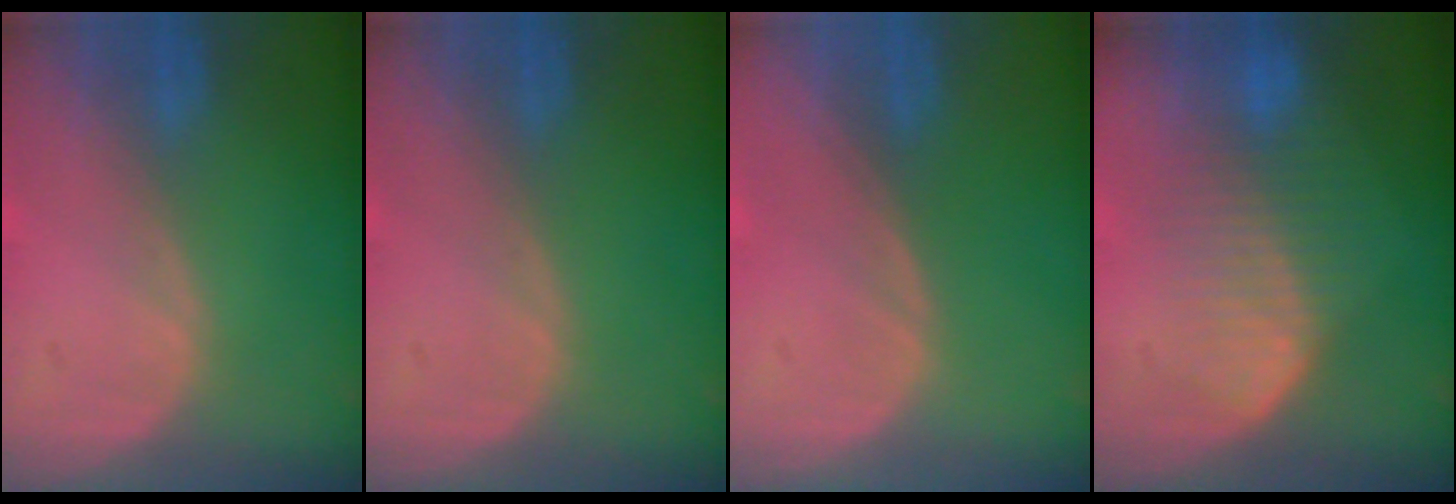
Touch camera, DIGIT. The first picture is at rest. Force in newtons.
{"total": 0.0}
{"total": 0.0}
{"total": 7.9, "press": 7.4, "slide": 2.5}